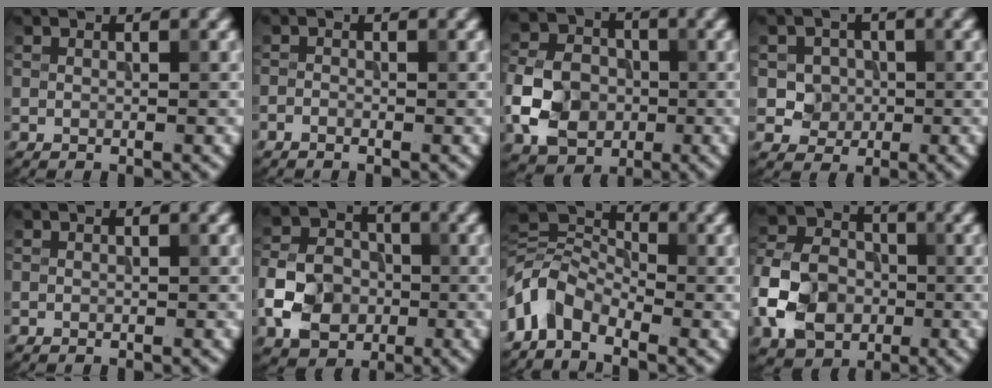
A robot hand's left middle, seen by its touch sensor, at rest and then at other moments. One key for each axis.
{"total": 0.6, "fx": -0.6, "fy": 0.2, "fz": 0.1, "tx": 0.000, "ty": -0.001, "tz": -0.013}
{"total": 6.8, "fx": -1.8, "fy": 5.4, "fz": 3.7, "tx": -0.079, "ty": 0.004, "tz": -0.048}
{"total": 2.8, "fx": 0.0, "fy": 2.6, "fz": 1.0, "tx": -0.012, "ty": -0.004, "tz": 0.005}
{"total": 0.0}
{"total": 6.2, "fx": -2.0, "fy": 5.0, "fz": 3.2, "tx": -0.064, "ty": 0.004, "tz": -0.051}
{"total": 5.4, "fx": -2.9, "fy": 3.2, "fz": 3.2, "tx": -0.066, "ty": 0.010, "tz": -0.077}
{"total": 7.9, "fx": -2.4, "fy": 6.1, "fz": 4.4, "tx": -0.098, "ty": 0.003, "tz": -0.062}